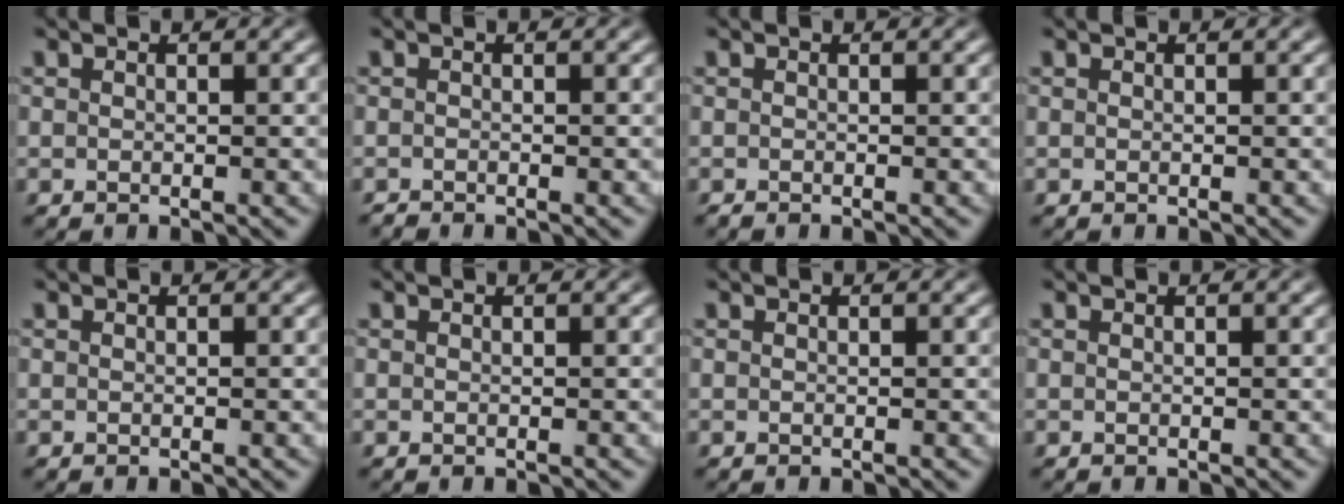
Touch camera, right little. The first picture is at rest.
{"total": 0.8, "force": [-0.7, -0.4, -0.1], "torque": [0.004, -0.010, -0.009]}
{"total": 0.5, "force": [-0.4, -0.3, -0.1], "torque": [0.003, -0.007, -0.006]}
{"total": 0.0}
{"total": 0.0}
{"total": 0.0}
{"total": 0.0}
{"total": 0.0}